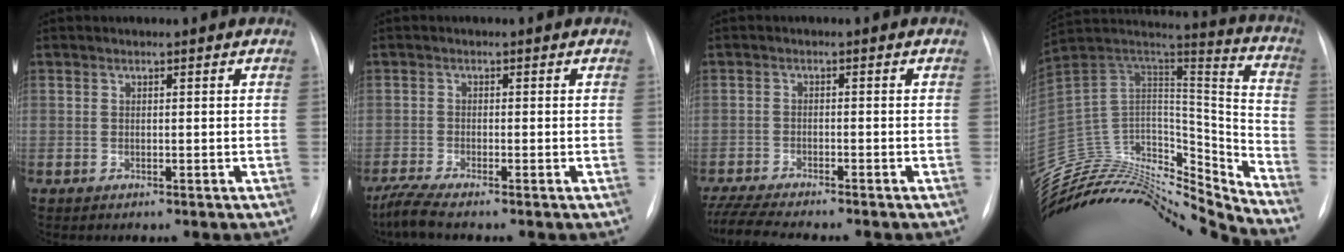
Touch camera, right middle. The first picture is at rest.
{"total": 3.1, "force": [-2.6, -0.5, 1.7], "torque": [-0.045, -0.012, -0.058]}
{"total": 9.6, "force": [-8.5, 0.5, 4.5], "torque": [-0.076, -0.018, -0.138]}
{"total": 31.3, "force": [-29.4, 4.9, 9.4], "torque": [-0.180, 0.013, -0.468]}